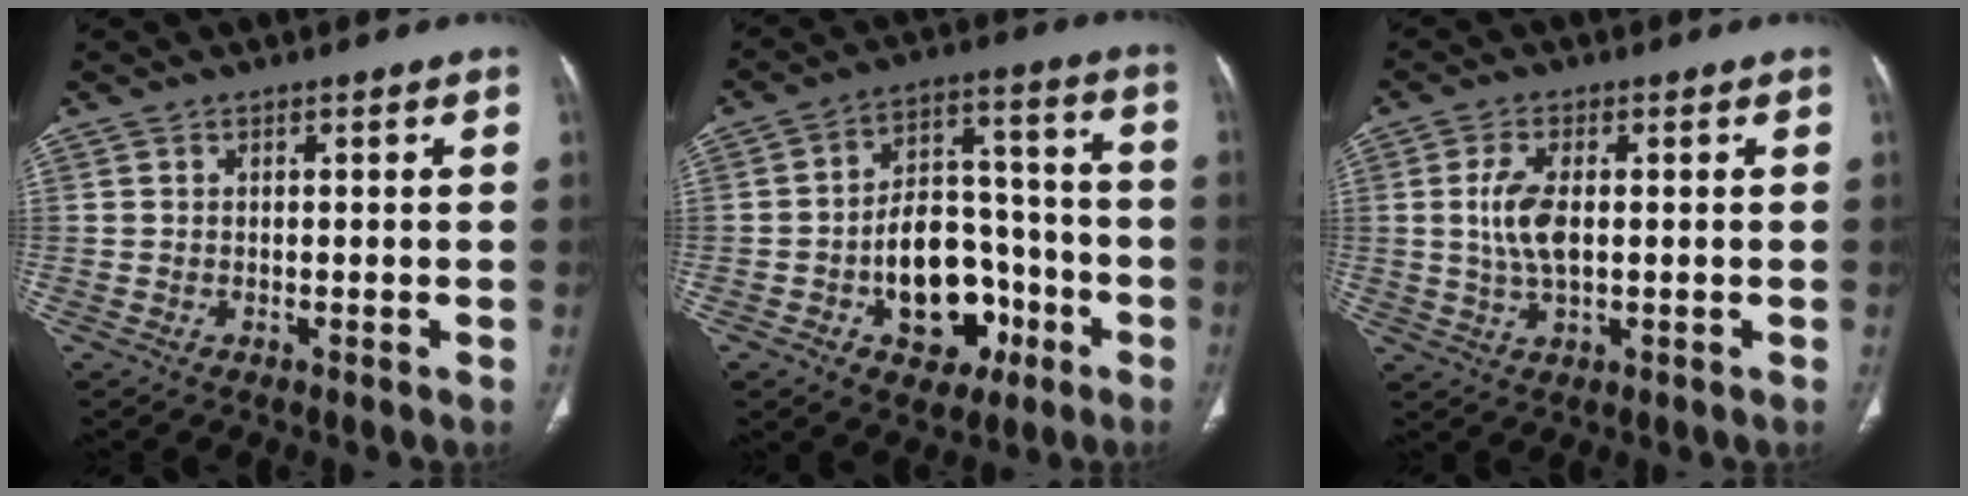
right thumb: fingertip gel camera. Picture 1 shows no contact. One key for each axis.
{"total": 16.1, "fx": -5.7, "fy": 10.7, "fz": 10.5, "tx": -0.114, "ty": 0.056, "tz": -0.080}
{"total": 6.7, "fx": 0.5, "fy": 3.2, "fz": 5.9, "tx": -0.128, "ty": -0.001, "tz": 0.009}